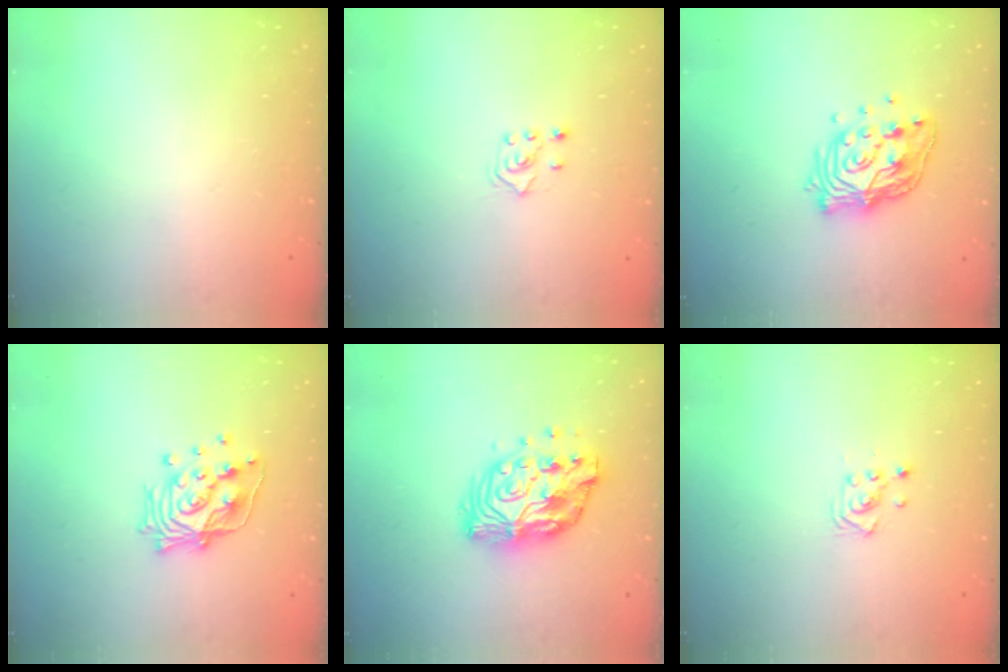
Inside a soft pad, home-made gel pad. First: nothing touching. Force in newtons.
{"total": 4.0, "press": 3.9, "slide": 1.0}
{"total": 14.4, "press": 14.3, "slide": 1.0}
{"total": 15.3, "press": 15.2, "slide": 1.1}
{"total": 14.0, "press": 13.9, "slide": 1.1}
{"total": 3.1, "press": 3.1, "slide": 0.2}